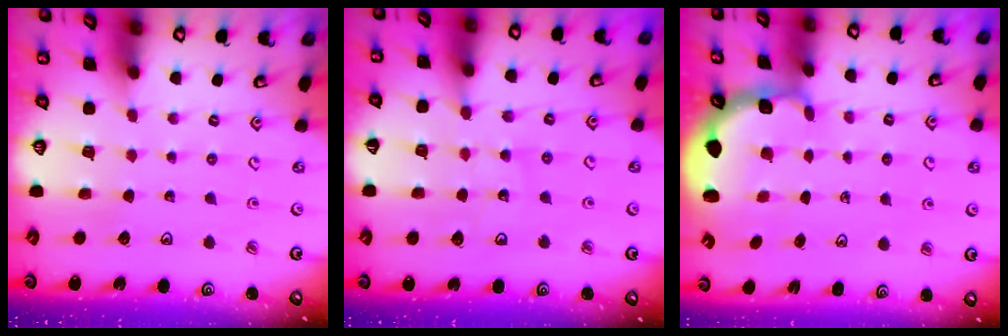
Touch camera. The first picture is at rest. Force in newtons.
{"total": 10.9, "press": 10.4, "slide": 3.4}
{"total": 2.5, "press": 2.2, "slide": 1.1}